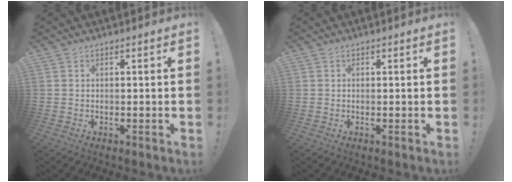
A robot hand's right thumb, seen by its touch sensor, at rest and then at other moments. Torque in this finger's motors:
{"motor_torque": [-0.07, 0.04, -0.07, 0.20, -0.03]}